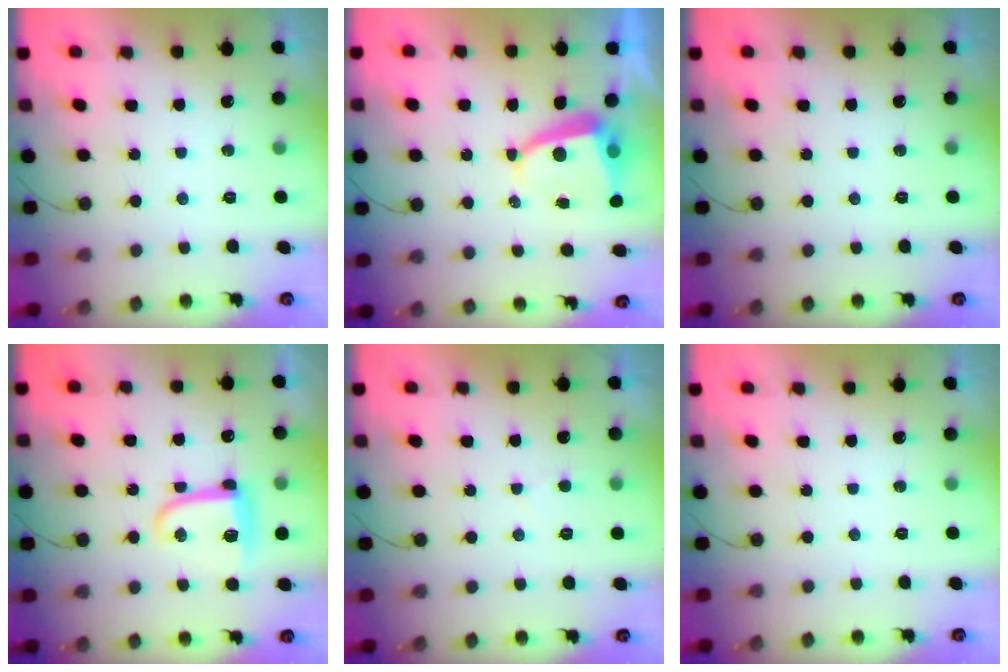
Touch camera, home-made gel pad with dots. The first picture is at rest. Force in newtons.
{"total": 6.1, "press": 6.1, "slide": 0.7}
{"total": 0.0}
{"total": 10.3, "press": 10.3, "slide": 0.5}
{"total": 2.5, "press": 2.5, "slide": 0.2}
{"total": 0.0}